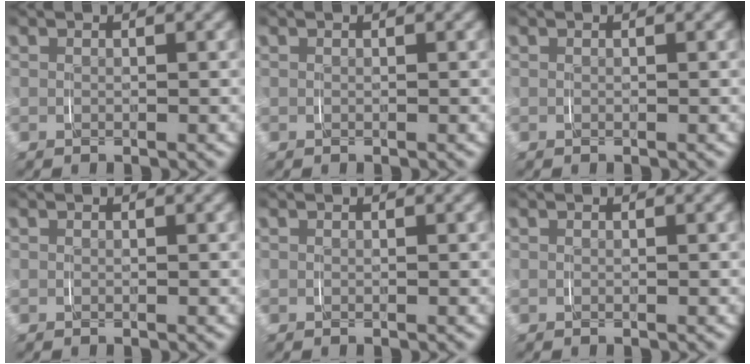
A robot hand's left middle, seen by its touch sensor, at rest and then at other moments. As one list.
[{"total": 0.0}, {"total": 0.0}, {"total": 0.0}, {"total": 0.0}, {"total": 0.0}]